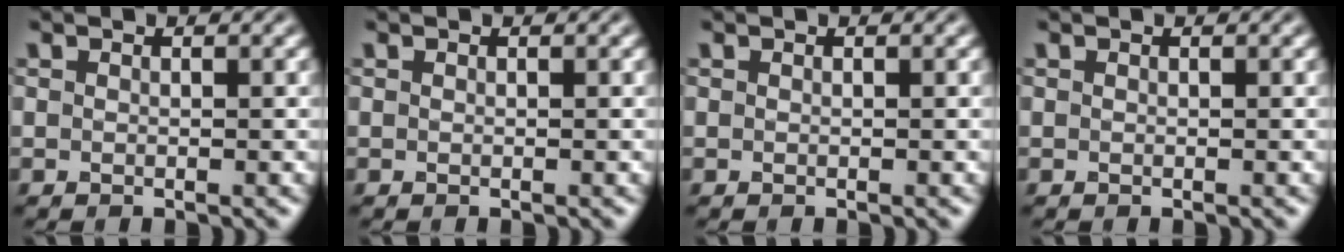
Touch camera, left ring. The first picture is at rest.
{"total": 0.0}
{"total": 0.0}
{"total": 0.0}